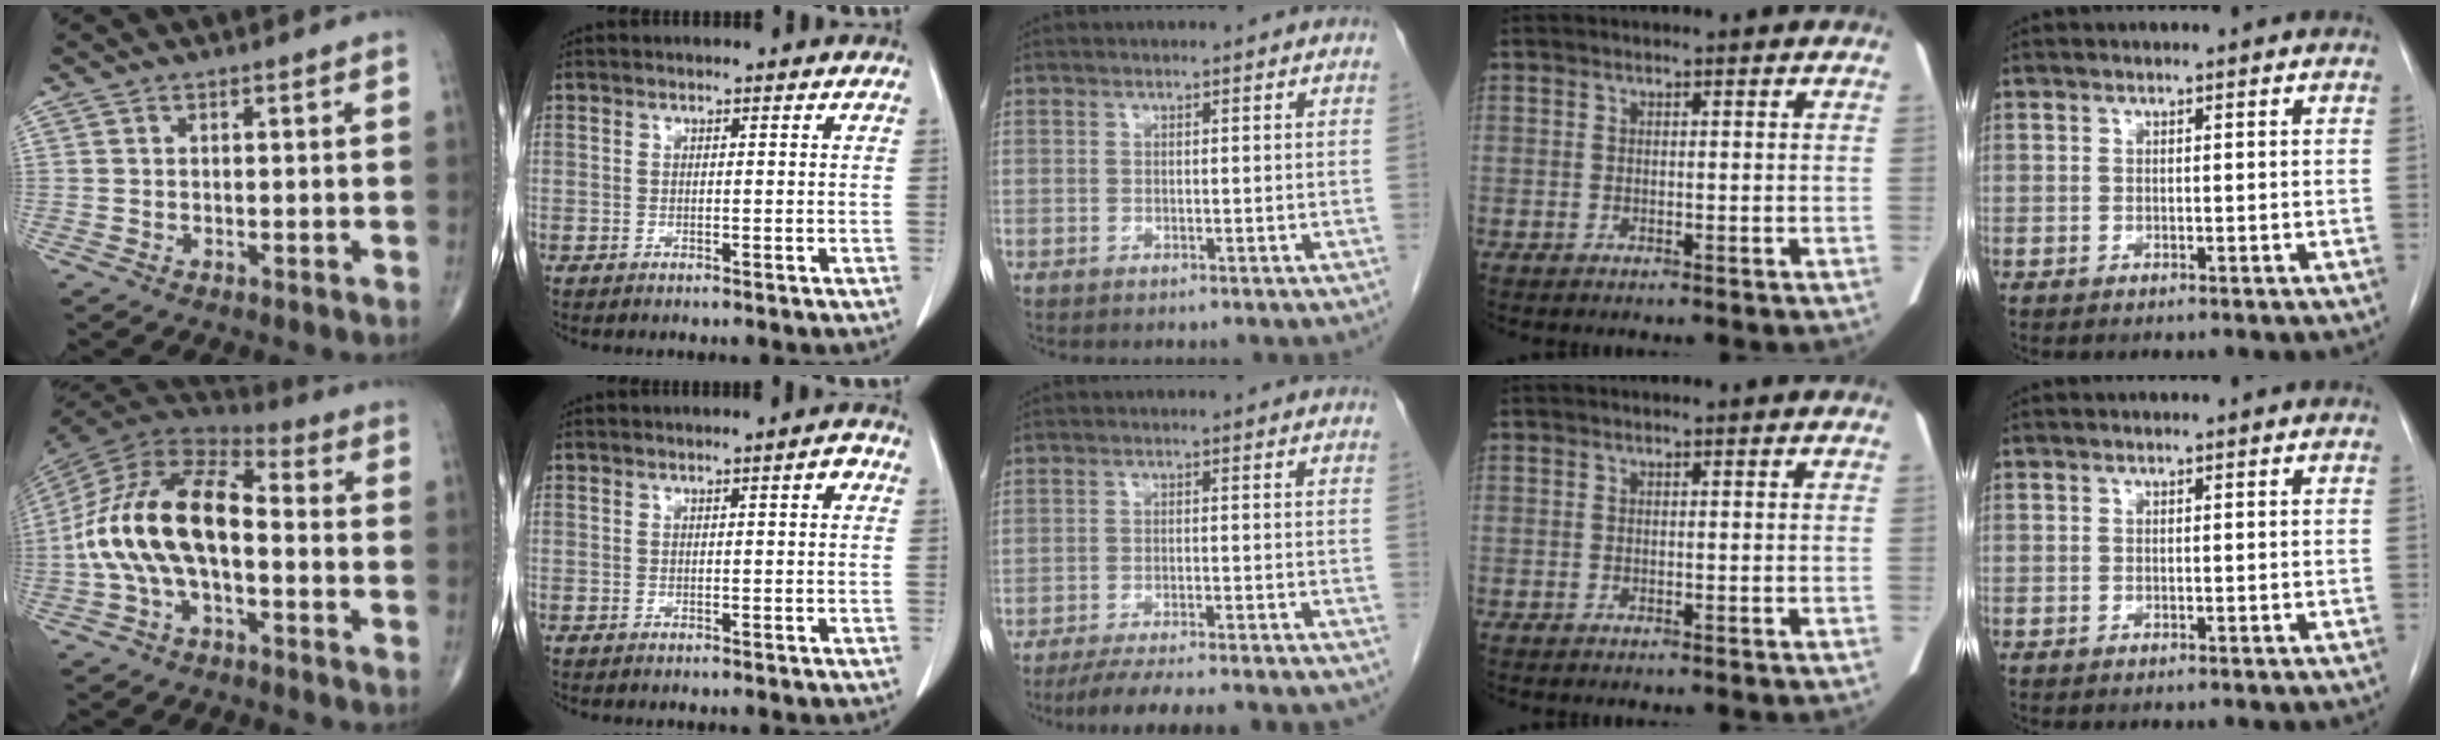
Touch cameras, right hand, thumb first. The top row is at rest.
{"thumb": {"total": 18.2, "force": [-2.4, 9.4, 15.5], "torque": [-0.294, 0.042, -0.051]}, "index": {"total": 1.6, "force": [0.5, 0.3, 1.5], "torque": [-0.020, 0.005, 0.006]}, "middle": {"total": 16.9, "force": [-15.2, 1.5, 7.3], "torque": [-0.097, -0.019, -0.200]}}